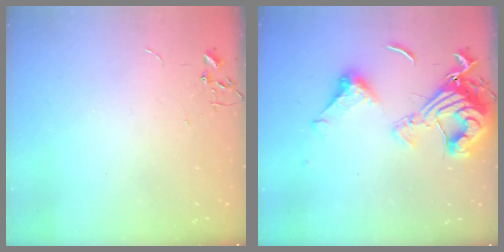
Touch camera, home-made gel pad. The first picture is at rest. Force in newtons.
{"total": 17.8, "press": 17.7, "slide": 1.9}